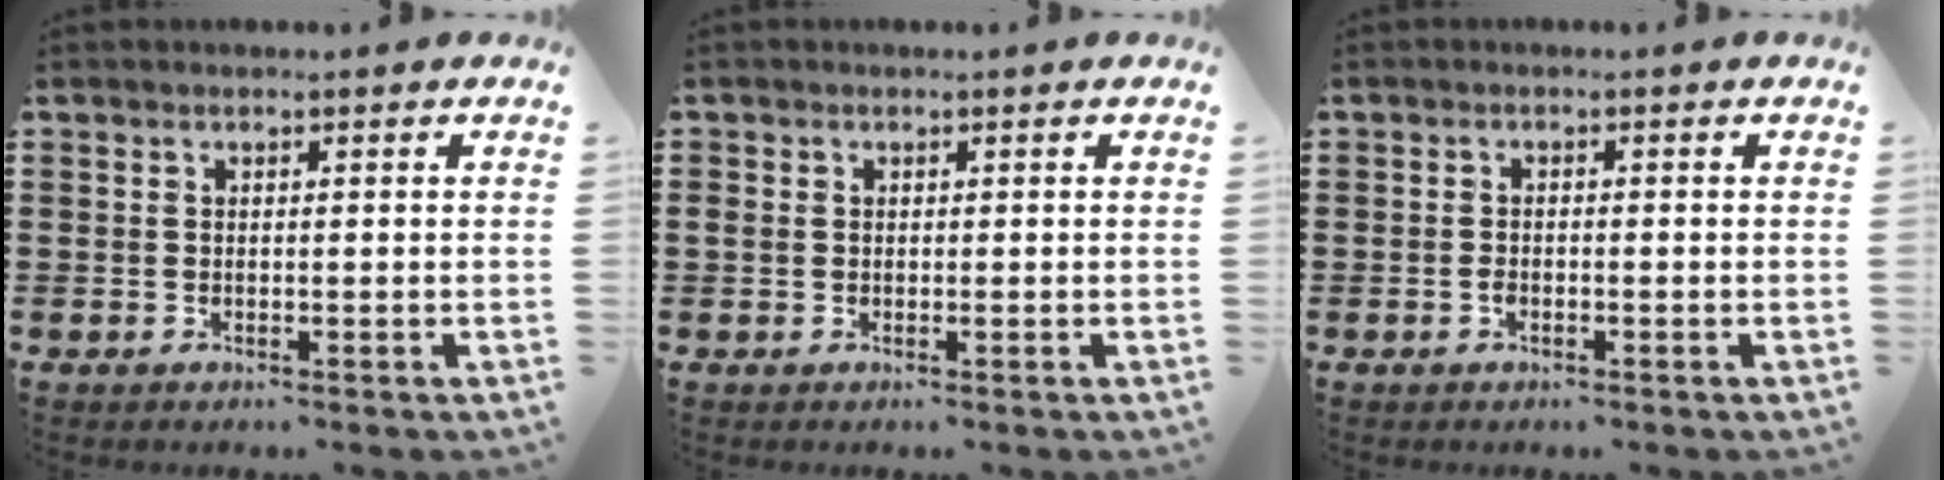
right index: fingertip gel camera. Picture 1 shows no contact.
{"total": 0.9, "force": [-0.1, 0.7, 0.5], "torque": [-0.012, 0.002, -0.002]}
{"total": 1.2, "force": [-0.6, 0.4, 0.9], "torque": [-0.020, -0.004, -0.010]}